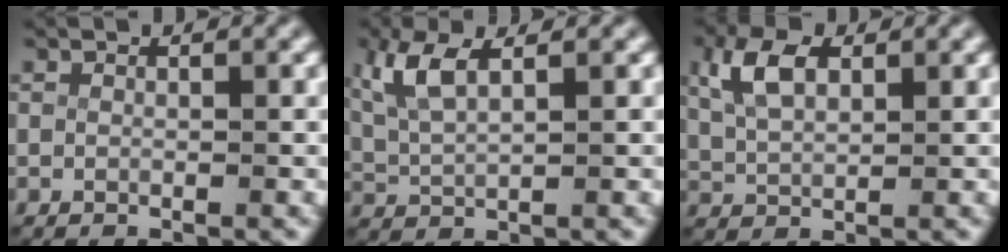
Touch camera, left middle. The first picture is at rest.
{"total": 4.2, "force": [1.7, 2.2, 3.1], "torque": [-0.089, -0.003, 0.041]}
{"total": 4.1, "force": [1.7, 2.3, 2.9], "torque": [-0.076, -0.004, 0.040]}